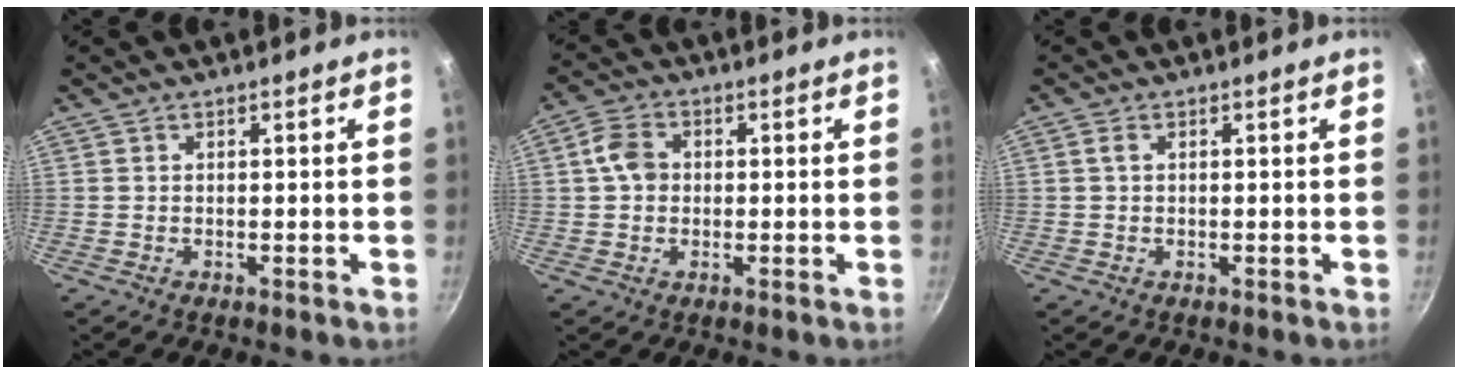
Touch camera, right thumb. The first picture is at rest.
{"total": 5.3, "force": [0.4, 4.1, 3.3], "torque": [-0.050, 0.012, -0.002]}
{"total": 1.1, "force": [0.2, 0.7, 0.9], "torque": [-0.017, 0.004, 0.004]}